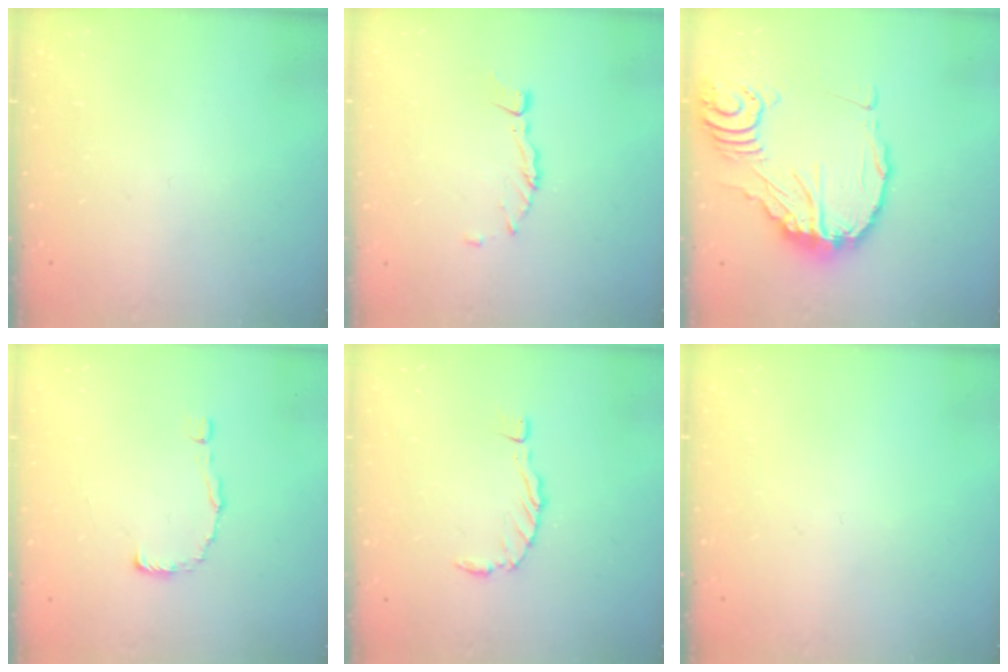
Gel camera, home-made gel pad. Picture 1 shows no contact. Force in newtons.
{"total": 4.2, "press": 4.2, "slide": 0.1}
{"total": 16.1, "press": 16.0, "slide": 1.9}
{"total": 2.5, "press": 2.5, "slide": 0.1}
{"total": 0.0}
{"total": 0.0}